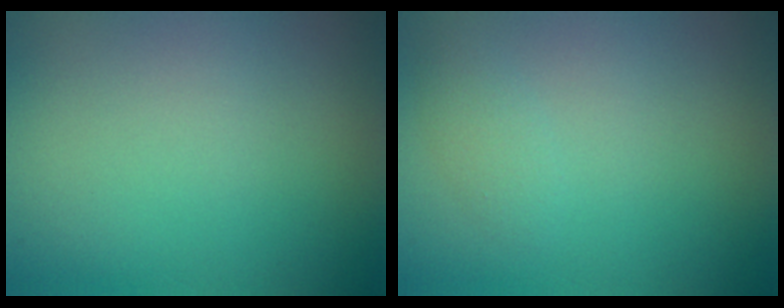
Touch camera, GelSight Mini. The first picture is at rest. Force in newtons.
{"total": 2.3, "press": 2.3, "slide": 0.2}